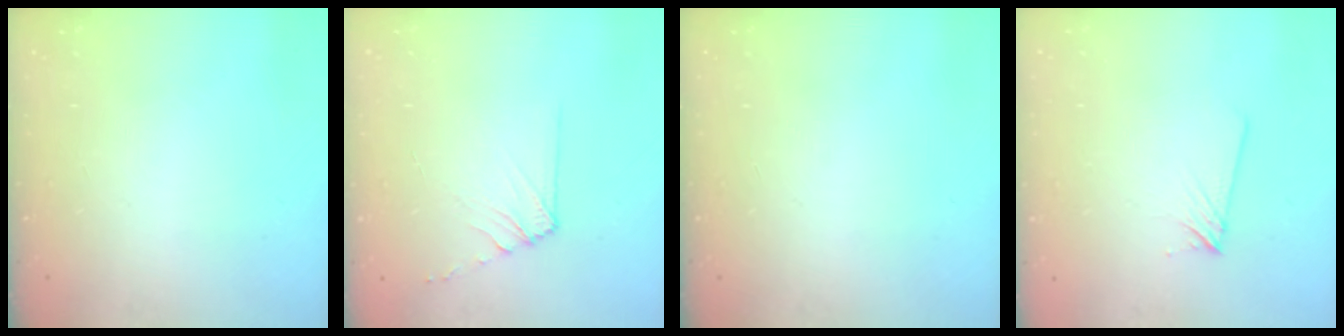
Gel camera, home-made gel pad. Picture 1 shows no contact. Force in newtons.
{"total": 6.8, "press": 6.7, "slide": 0.8}
{"total": 0.0}
{"total": 5.0, "press": 5.0, "slide": 0.8}